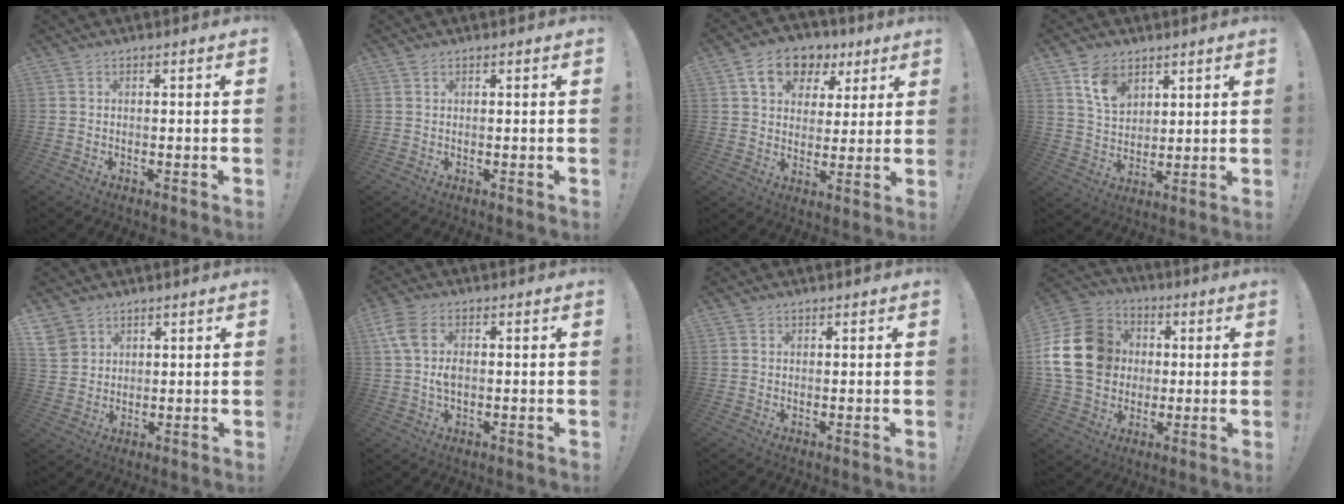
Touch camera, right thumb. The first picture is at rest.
{"total": 0.7, "force": [0.5, 0.4, 0.2], "torque": [-0.005, 0.000, 0.010]}
{"total": 11.8, "force": [6.1, 8.5, 5.4], "torque": [-0.080, -0.024, 0.116]}
{"total": 9.6, "force": [5.8, 6.3, 4.3], "torque": [-0.067, -0.026, 0.110]}
{"total": 6.0, "force": [3.6, 4.8, 1.0], "torque": [-0.020, -0.024, 0.073]}
{"total": 7.0, "force": [1.2, 4.2, 5.5], "torque": [-0.116, 0.001, 0.021]}
{"total": 0.8, "force": [0.7, 0.5, 0.2], "torque": [-0.001, 0.000, 0.013]}
{"total": 20.0, "force": [1.8, 16.6, 11.0], "torque": [-0.191, 0.007, 0.051]}